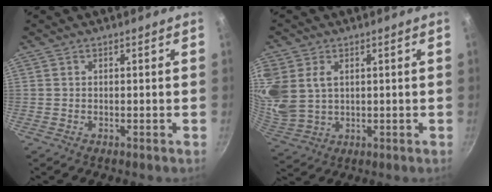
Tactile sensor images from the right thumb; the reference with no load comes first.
{"total": 13.0, "force": [3.5, 9.8, 7.8], "torque": [-0.183, 0.001, 0.083]}